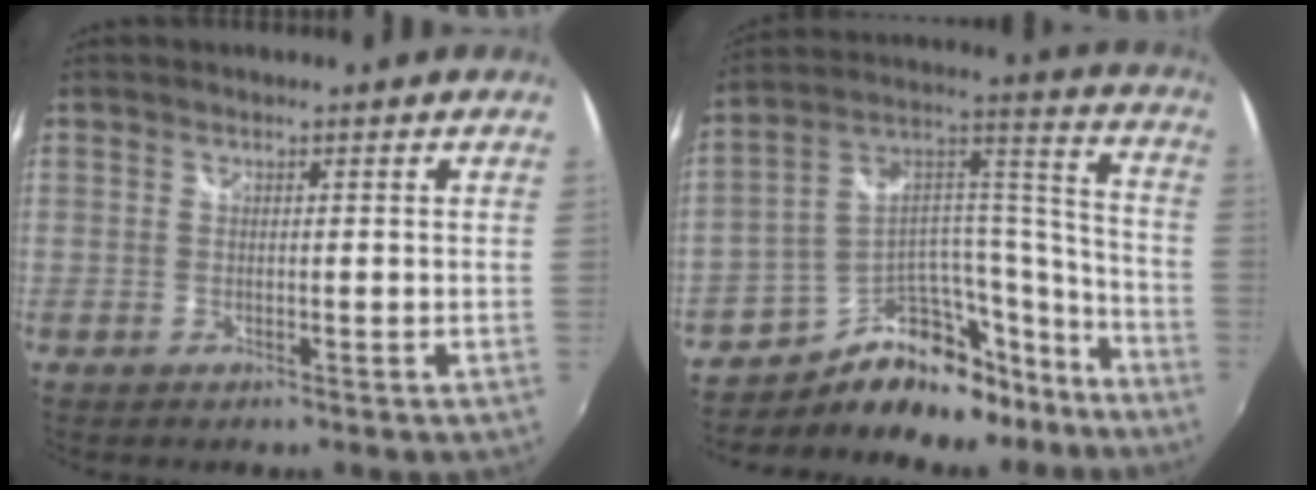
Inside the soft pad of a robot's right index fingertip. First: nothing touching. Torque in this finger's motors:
{"motor_torque": [0.38, -0.21, -0.07, -0.07]}